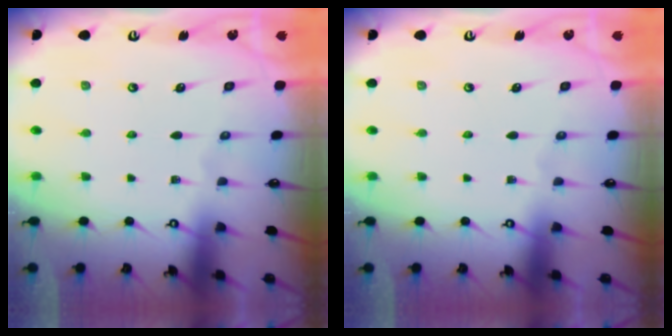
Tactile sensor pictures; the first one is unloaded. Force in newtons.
{"total": 0.0}